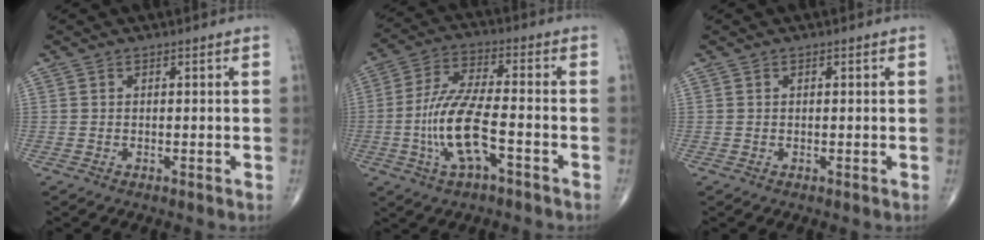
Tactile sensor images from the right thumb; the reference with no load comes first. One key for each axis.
{"total": 12.4, "fx": -3.9, "fy": 4.1, "fz": 11.1, "tx": -0.234, "ty": 0.029, "tz": -0.073}
{"total": 0.5, "fx": 0.2, "fy": 0.2, "fz": 0.4, "tx": -0.008, "ty": 0.000, "tz": 0.003}